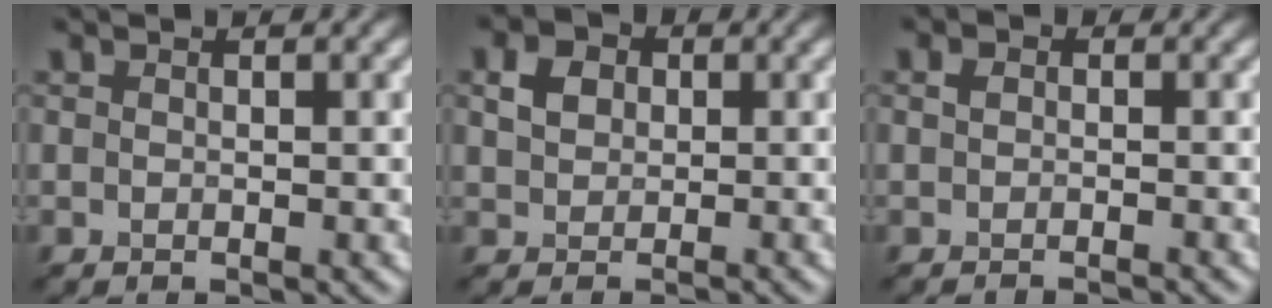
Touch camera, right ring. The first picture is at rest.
{"total": 1.3, "force": [-0.2, 1.2, 0.2], "torque": [-0.016, 0.011, 0.010]}
{"total": 1.2, "force": [-1.2, 0.0, 0.1], "torque": [-0.002, 0.009, 0.005]}